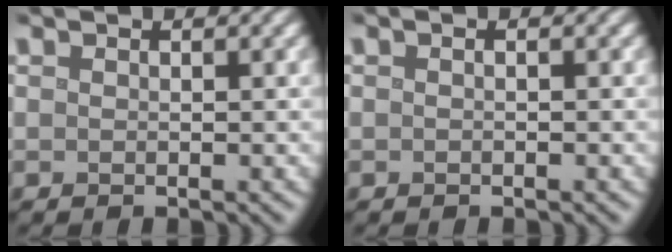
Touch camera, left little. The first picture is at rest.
{"total": 0.7, "force": [-0.1, 0.1, 0.7], "torque": [-0.015, -0.004, -0.008]}